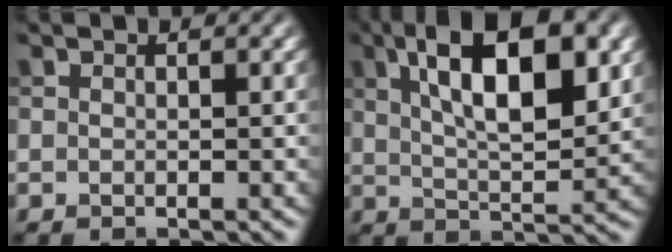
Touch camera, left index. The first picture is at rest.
{"total": 10.7, "force": [3.9, 4.0, 9.1], "torque": [-0.140, 0.007, 0.060]}